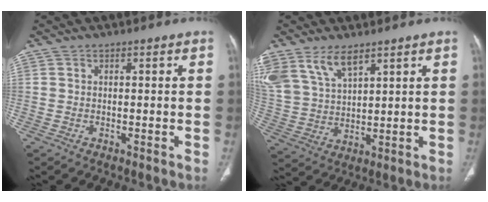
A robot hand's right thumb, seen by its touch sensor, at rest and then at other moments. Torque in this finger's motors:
{"motor_torque": [0.21, 0.30, 0.81, 0.69, 0.23]}